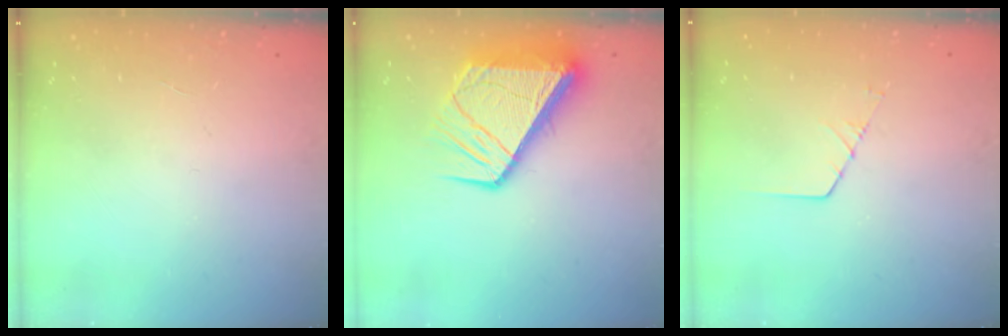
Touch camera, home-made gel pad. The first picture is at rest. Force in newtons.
{"total": 13.8, "press": 13.7, "slide": 1.7}
{"total": 1.3, "press": 1.3, "slide": 0.1}